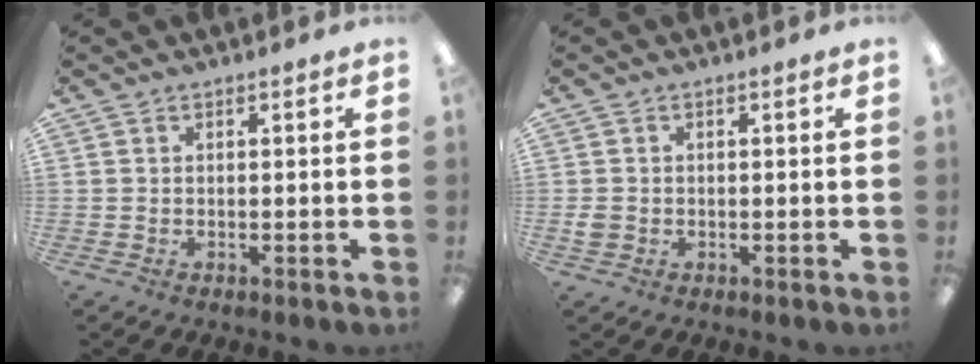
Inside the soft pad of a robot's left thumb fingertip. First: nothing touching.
{"total": 1.9, "force": [-0.1, 1.7, 0.8], "torque": [-0.006, 0.001, -0.004]}